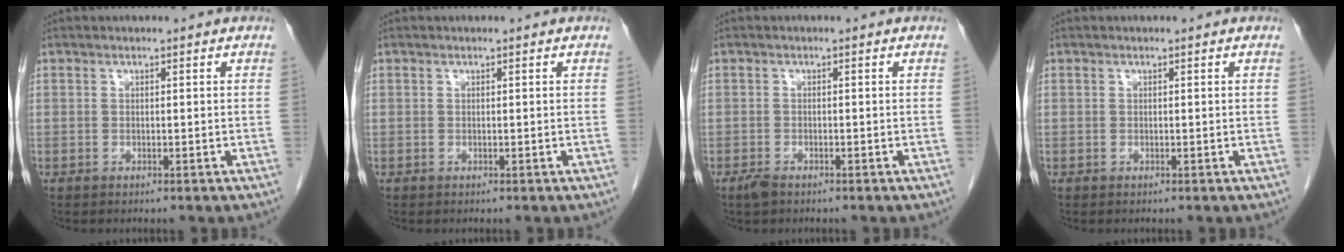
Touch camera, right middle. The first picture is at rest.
{"total": 0.0}
{"total": 1.6, "force": [-1.2, 0.6, 0.9], "torque": [-0.023, -0.002, -0.020]}
{"total": 0.0}